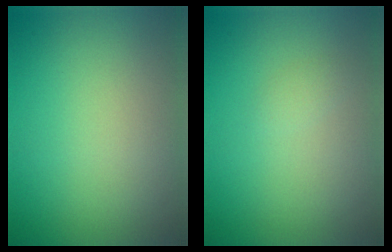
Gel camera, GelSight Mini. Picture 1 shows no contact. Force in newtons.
{"total": 0.7, "press": 0.7, "slide": 0.1}